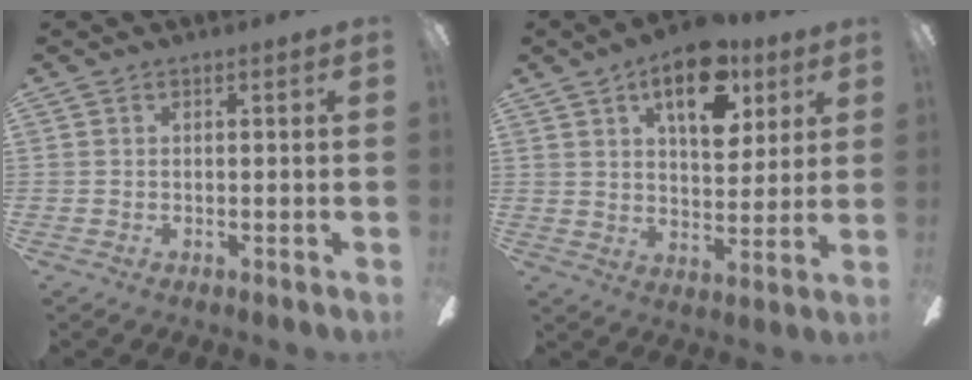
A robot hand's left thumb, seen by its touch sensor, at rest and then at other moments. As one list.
[{"total": 14.6, "force": [7.7, 7.5, 9.9], "torque": [-0.131, -0.021, 0.128]}]